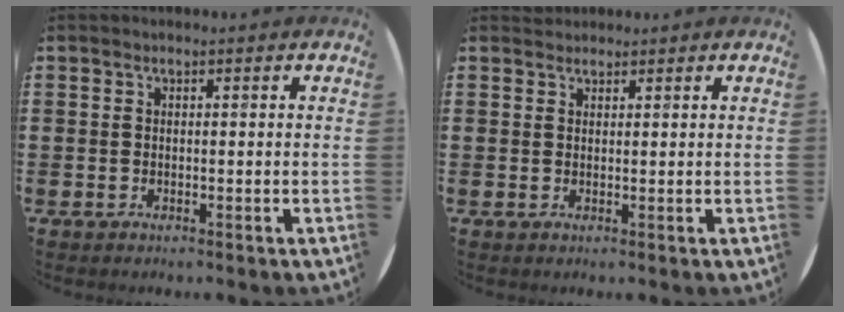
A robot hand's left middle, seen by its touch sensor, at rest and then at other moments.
{"total": 1.1, "force": [1.0, 0.3, -0.1], "torque": [0.009, -0.001, 0.019]}